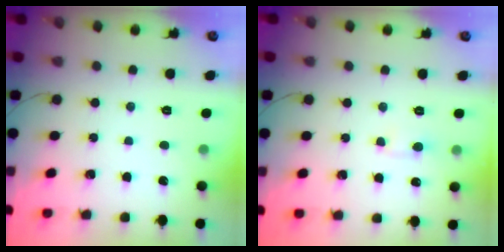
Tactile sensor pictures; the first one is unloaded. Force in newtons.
{"total": 2.3, "press": 2.0, "slide": 1.3}